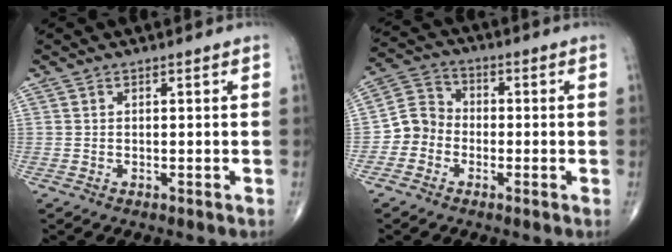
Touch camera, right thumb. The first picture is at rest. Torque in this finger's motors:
{"motor_torque": [-0.18, 0.19, -0.17, 0.03, 0.05]}